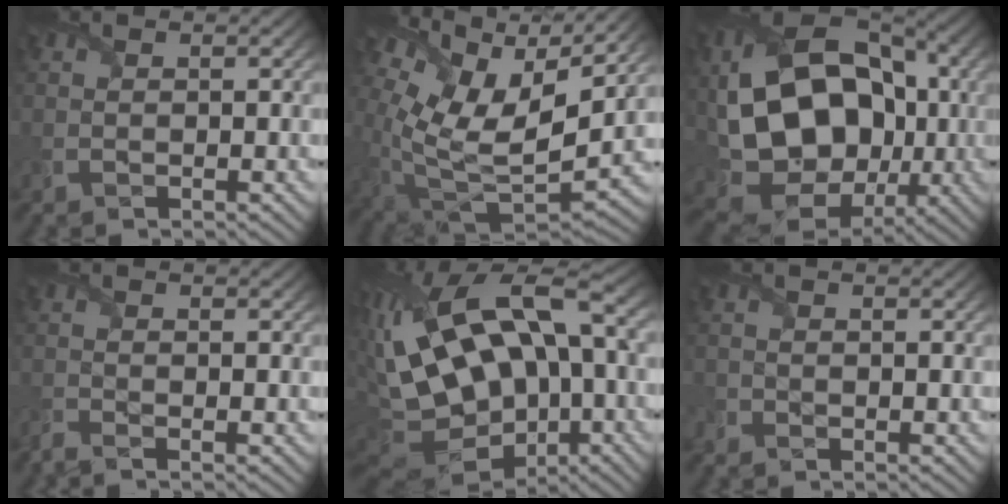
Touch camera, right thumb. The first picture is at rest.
{"total": 15.2, "force": [7.4, 7.3, 11.1], "torque": [-0.255, 0.016, 0.135]}
{"total": 19.1, "force": [-0.3, 14.0, 13.0], "torque": [-0.250, -0.027, 0.015]}
{"total": 1.7, "force": [-1.5, 0.1, 0.7], "torque": [-0.020, -0.011, -0.042]}
{"total": 21.9, "force": [0.4, 12.6, 18.0], "torque": [-0.367, -0.016, 0.024]}
{"total": 1.1, "force": [-0.9, 0.7, 0.2], "torque": [-0.007, -0.005, -0.020]}